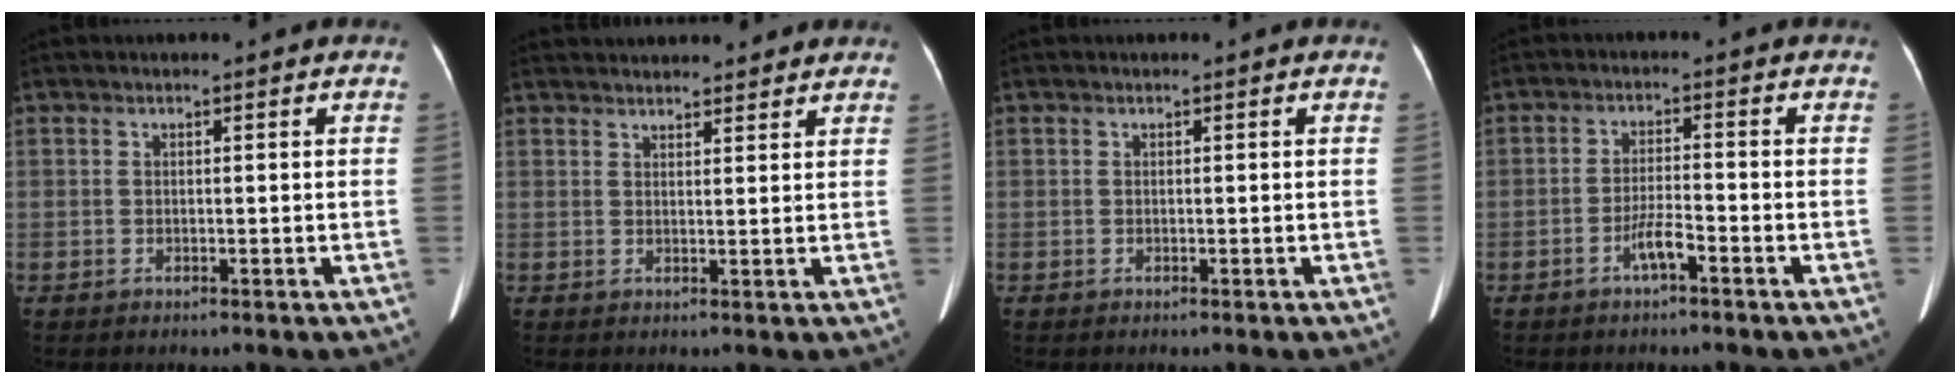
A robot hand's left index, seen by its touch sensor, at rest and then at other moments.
{"total": 12.8, "force": [11.8, 2.8, 3.9], "torque": [-0.038, 0.032, 0.150]}
{"total": 0.0}
{"total": 3.3, "force": [-2.4, 0.0, 2.3], "torque": [-0.043, -0.009, -0.042]}